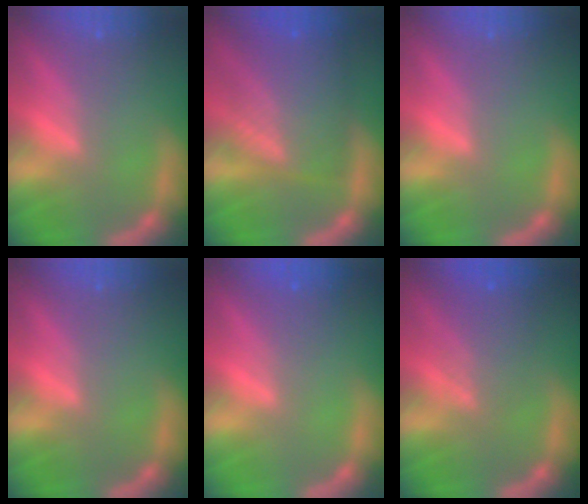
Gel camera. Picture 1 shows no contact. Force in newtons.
{"total": 9.1}
{"total": 0.0}
{"total": 0.0}
{"total": 1.4}
{"total": 4.1}